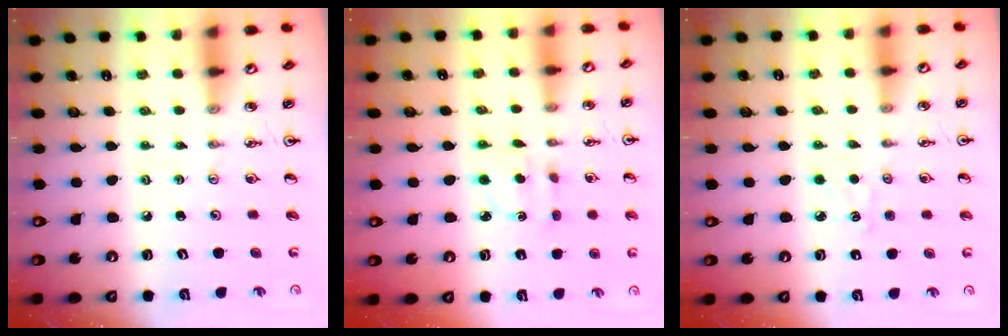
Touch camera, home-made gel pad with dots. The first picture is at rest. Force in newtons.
{"total": 2.6, "press": 2.5, "slide": 0.7}
{"total": 3.3, "press": 3.3, "slide": 0.5}